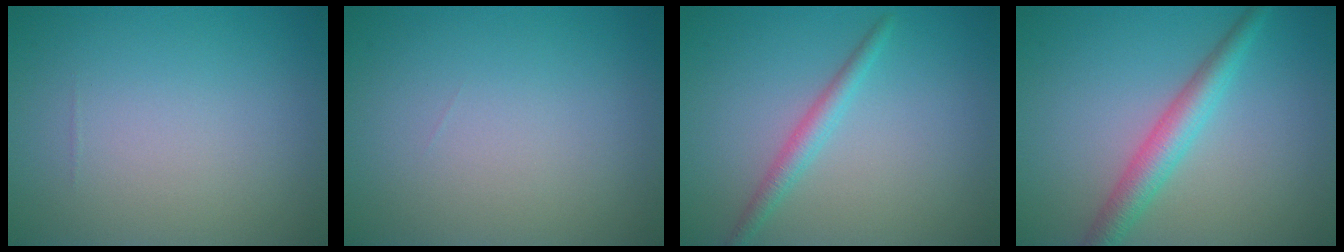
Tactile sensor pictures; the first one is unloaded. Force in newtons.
{"total": 0.0}
{"total": 2.0, "press": 2.0, "slide": 0.0}
{"total": 3.6, "press": 3.6, "slide": 0.1}